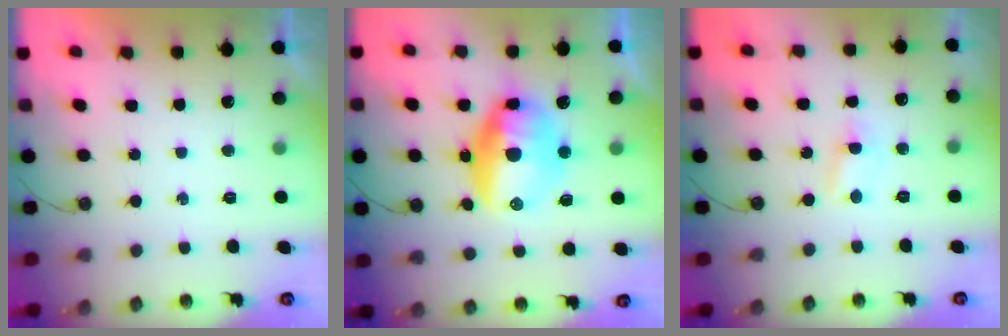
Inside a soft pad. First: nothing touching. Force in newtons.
{"total": 13.7, "press": 13.4, "slide": 2.9}
{"total": 3.9, "press": 3.8, "slide": 0.3}